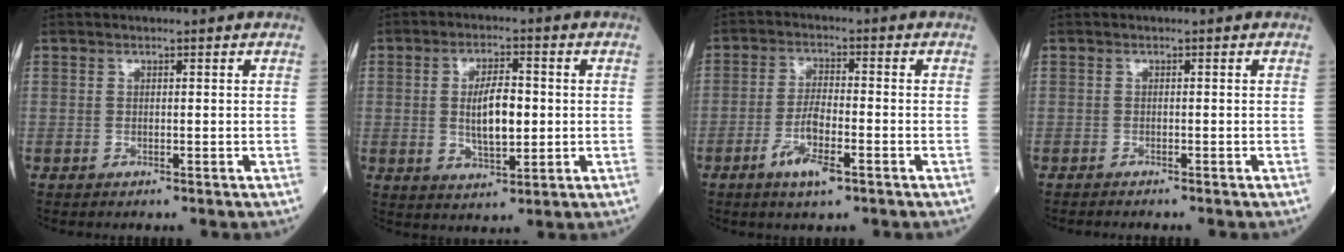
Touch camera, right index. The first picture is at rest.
{"total": 7.3, "force": [0.1, 2.7, 6.8], "torque": [-0.126, 0.001, 0.004]}
{"total": 6.3, "force": [-3.2, 1.2, 5.3], "torque": [-0.103, -0.005, -0.057]}
{"total": 1.5, "force": [-1.4, 0.0, 0.5], "torque": [-0.008, -0.001, -0.018]}